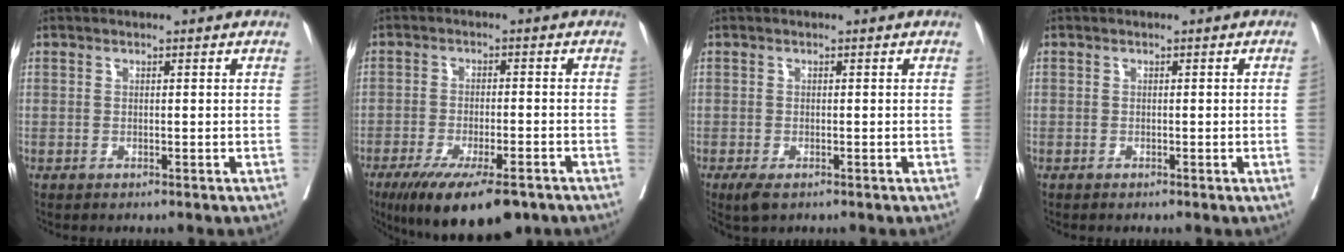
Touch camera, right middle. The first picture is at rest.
{"total": 13.0, "force": [-9.1, 3.1, 8.7], "torque": [-0.132, -0.024, -0.142]}
{"total": 2.7, "force": [-1.7, 1.0, 1.8], "torque": [-0.037, -0.007, -0.025]}
{"total": 0.7, "force": [-0.1, -0.2, 0.7], "torque": [-0.009, -0.001, 0.001]}